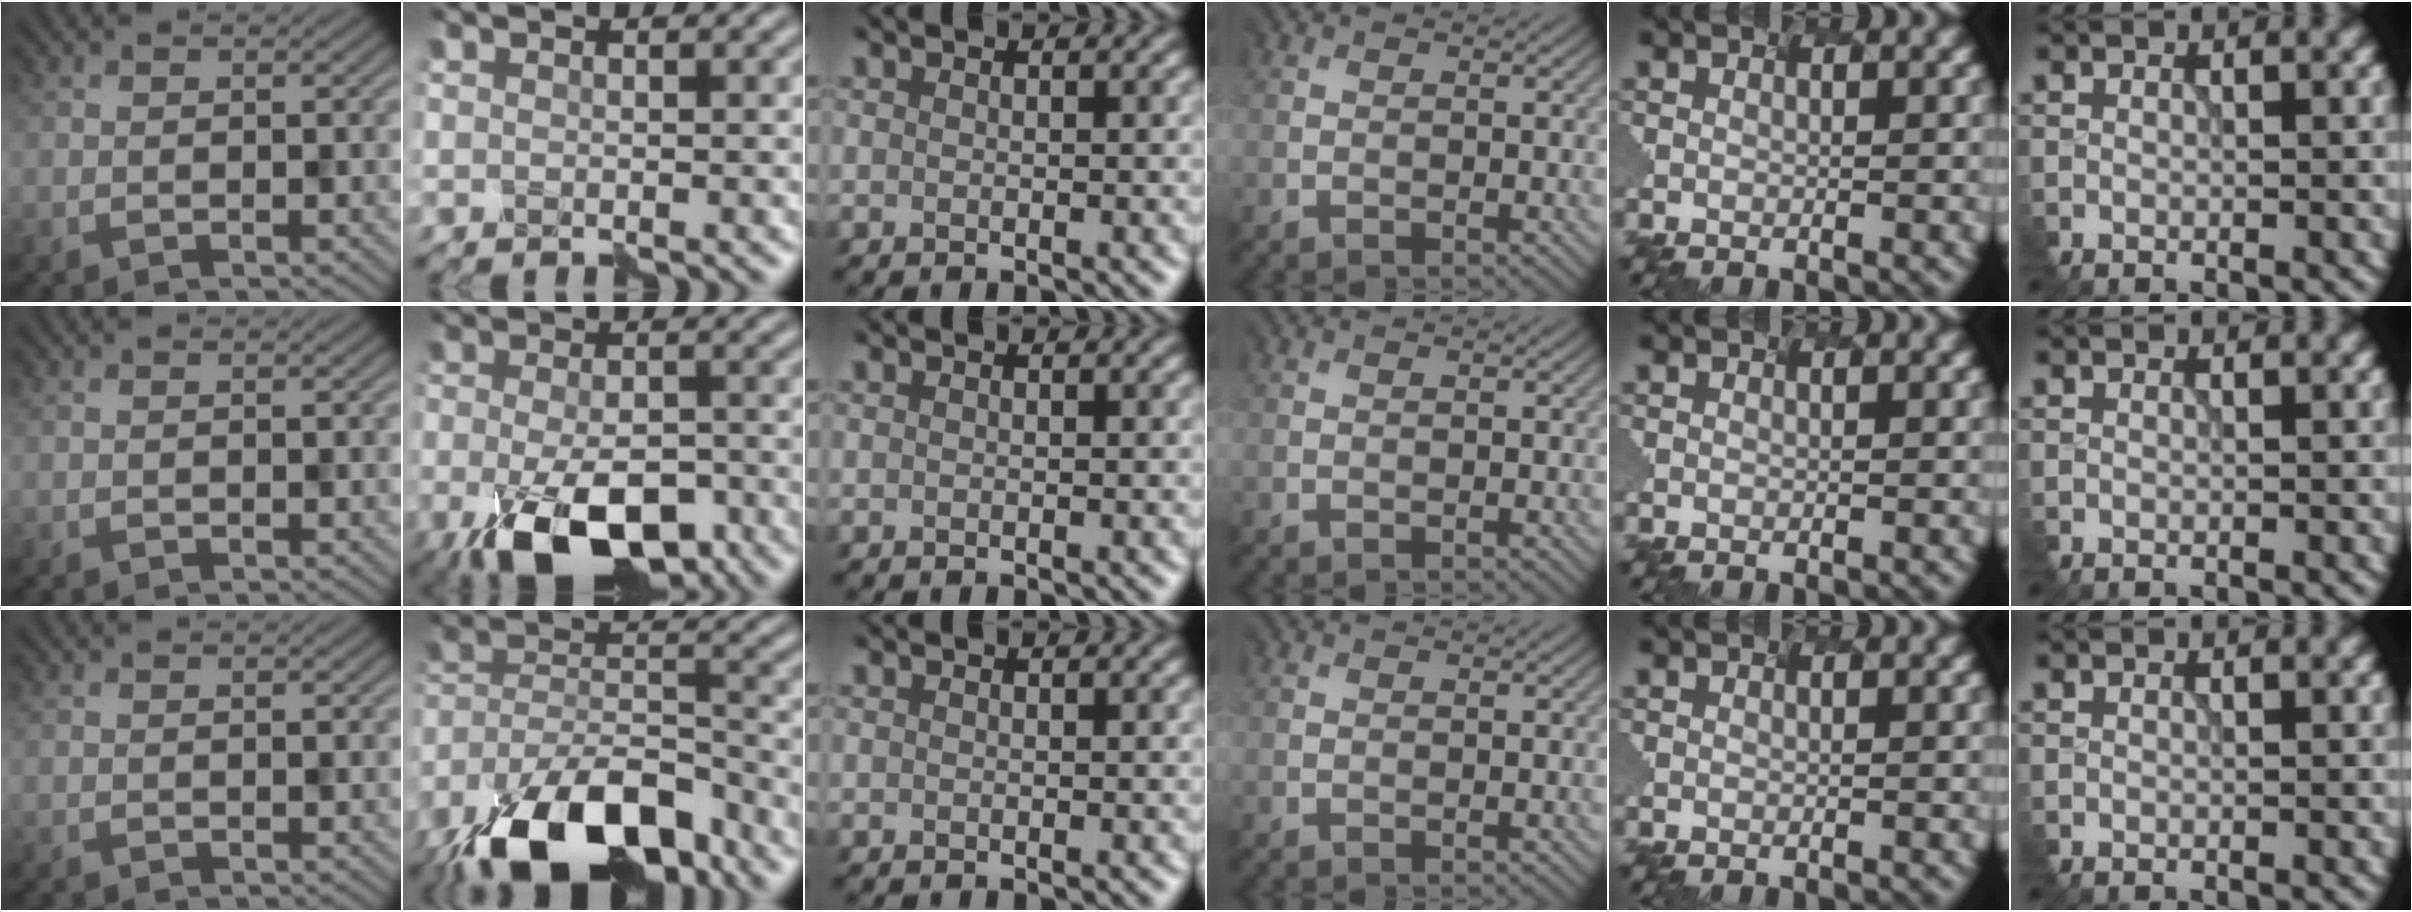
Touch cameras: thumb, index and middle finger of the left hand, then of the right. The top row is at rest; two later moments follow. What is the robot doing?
{"motion": "disassemble", "object": "velcro strap"}